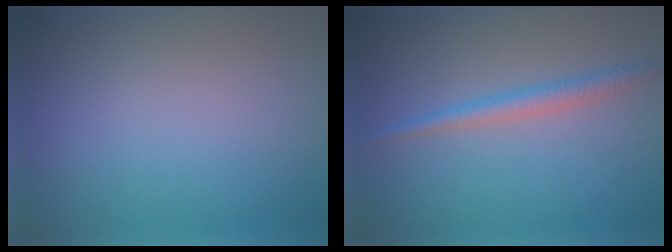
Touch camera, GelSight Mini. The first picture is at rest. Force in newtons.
{"total": 2.0, "press": 2.0, "slide": 0.1}